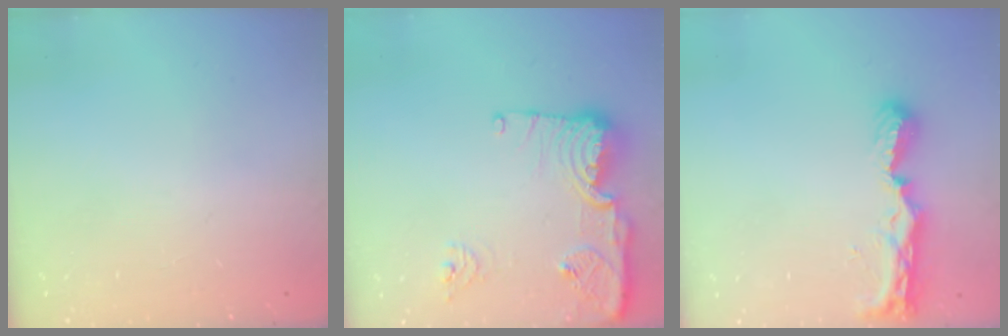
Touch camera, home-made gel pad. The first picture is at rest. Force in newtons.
{"total": 14.8, "press": 14.7, "slide": 1.5}
{"total": 8.3, "press": 8.3, "slide": 0.6}